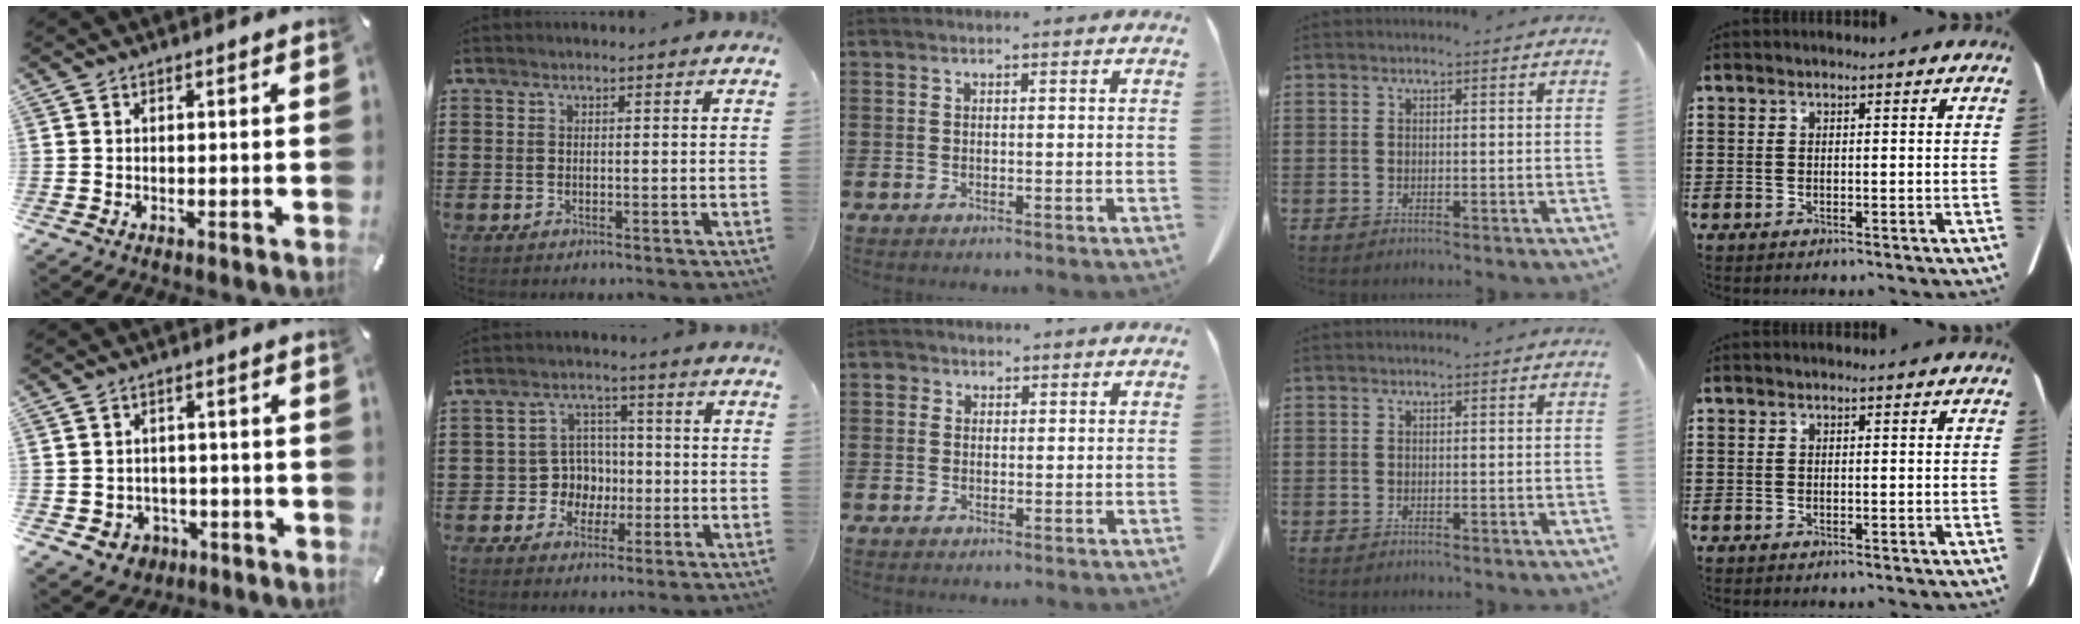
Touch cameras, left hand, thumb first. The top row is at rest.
{"thumb": {"total": 5.0, "force": [-1.9, 4.4, 1.3], "torque": [-0.024, 0.012, -0.035]}, "index": {"total": 5.4, "force": [-1.0, 5.1, 1.5], "torque": [-0.047, 0.014, -0.018]}, "middle": {"total": 1.4, "force": [0.8, 1.1, 0.3], "torque": [-0.003, -0.001, 0.015]}}